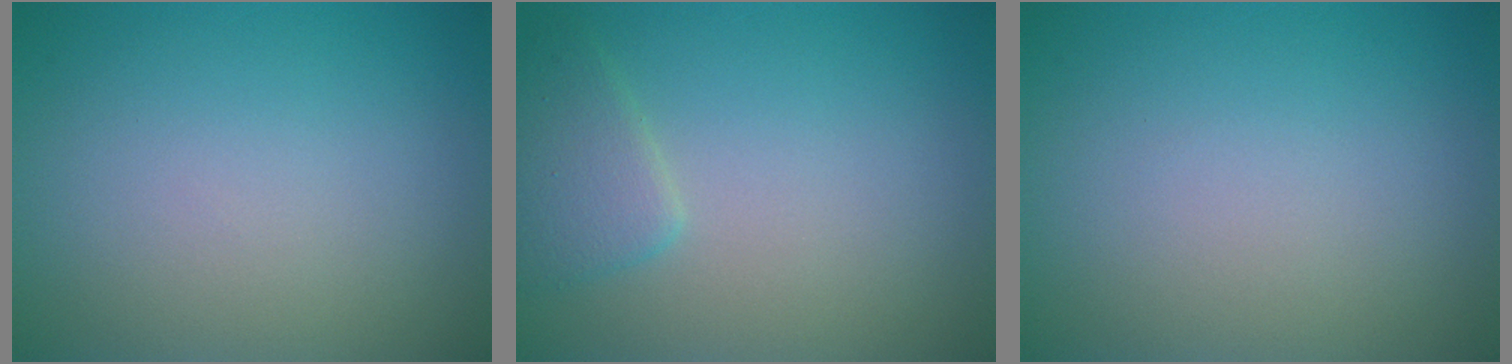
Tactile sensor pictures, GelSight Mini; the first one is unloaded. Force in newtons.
{"total": 2.4, "press": 2.4, "slide": 0.1}
{"total": 0.0}